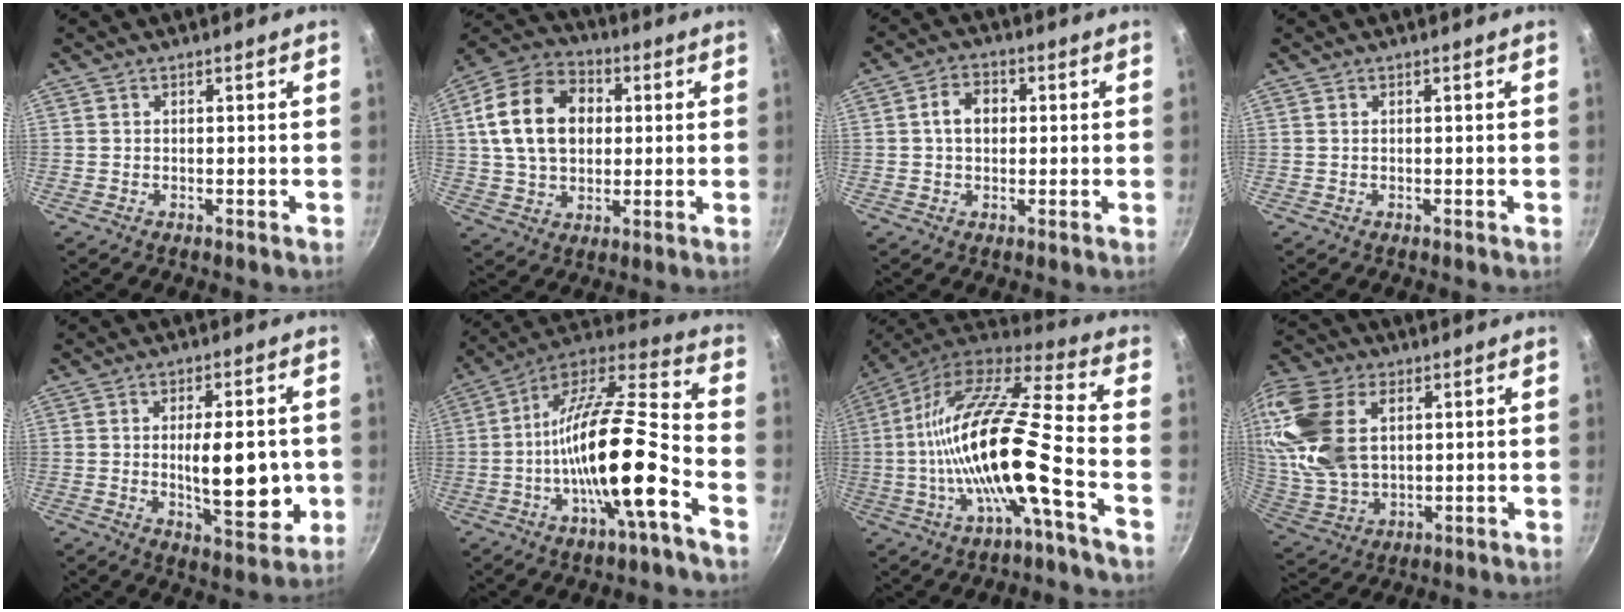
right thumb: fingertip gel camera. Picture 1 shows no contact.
{"total": 17.2, "force": [2.8, 12.6, 11.4], "torque": [-0.179, 0.019, 0.041]}
{"total": 5.5, "force": [0.6, 4.1, 3.6], "torque": [-0.042, 0.014, 0.003]}
{"total": 0.0}
{"total": 13.1, "force": [-0.9, 5.3, 11.9], "torque": [-0.148, -0.016, -0.006]}
{"total": 20.3, "force": [-6.6, 4.5, 18.7], "torque": [-0.312, 0.041, -0.128]}
{"total": 21.1, "force": [-5.8, 4.0, 19.9], "torque": [-0.350, 0.033, -0.119]}
{"total": 20.4, "force": [5.8, 12.9, 14.7], "torque": [-0.310, -0.014, 0.117]}